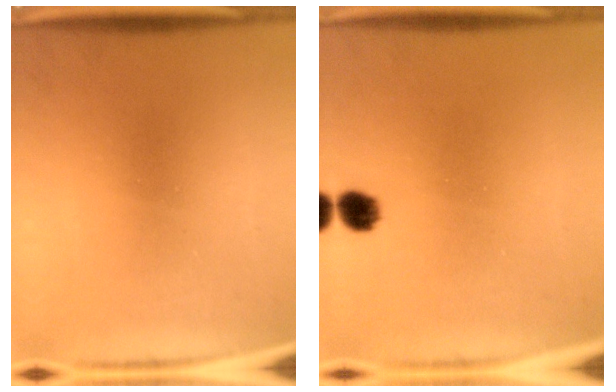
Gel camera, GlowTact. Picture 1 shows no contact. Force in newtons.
{"total": 3.2}